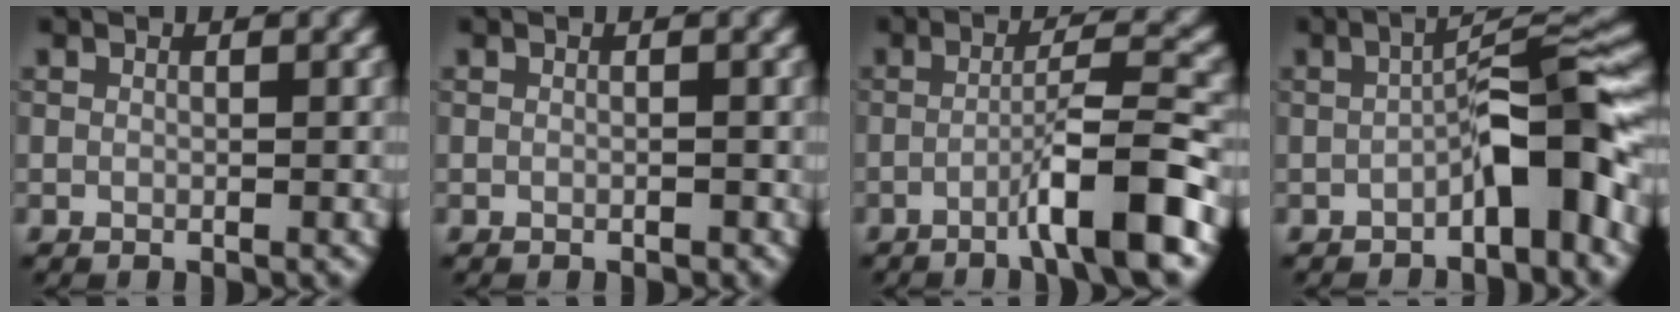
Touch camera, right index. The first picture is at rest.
{"total": 0.0}
{"total": 6.5, "force": [-3.1, 0.6, 5.7], "torque": [-0.081, 0.017, -0.063]}
{"total": 5.8, "force": [-2.3, 1.2, 5.2], "torque": [-0.077, 0.026, -0.042]}